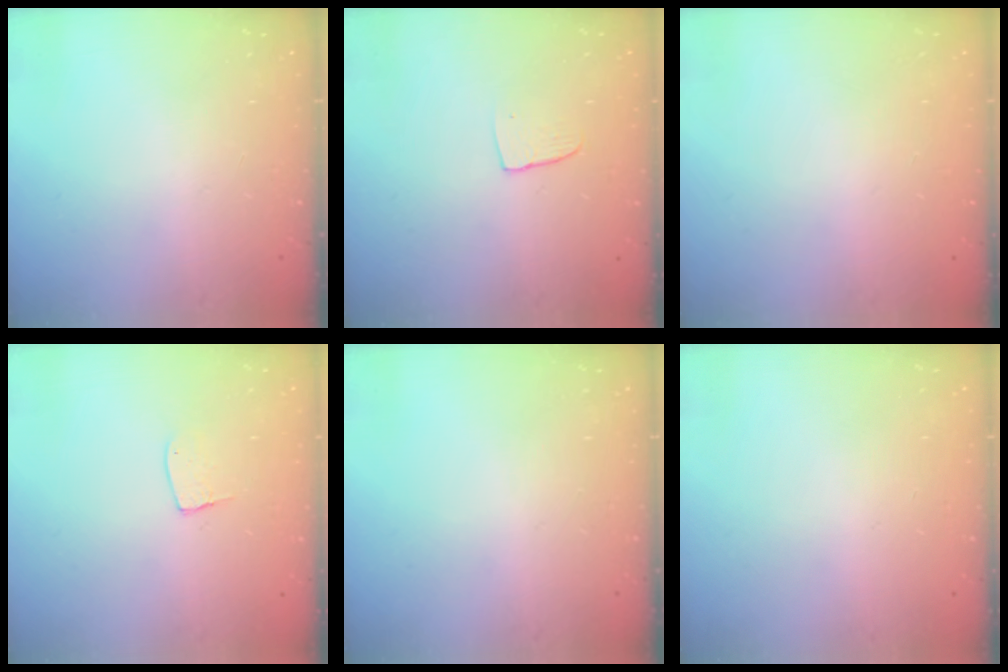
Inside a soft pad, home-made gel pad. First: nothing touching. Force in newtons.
{"total": 4.9, "press": 4.9, "slide": 0.4}
{"total": 0.0}
{"total": 5.2, "press": 5.2, "slide": 0.3}
{"total": 0.0}
{"total": 0.0}